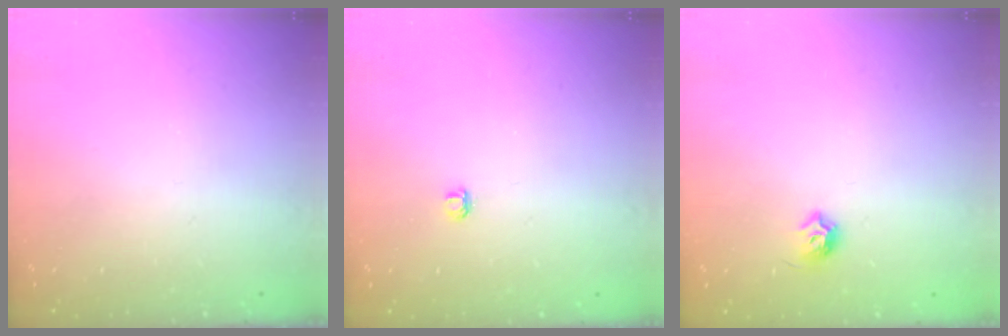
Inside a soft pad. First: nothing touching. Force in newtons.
{"total": 2.8, "press": 2.8, "slide": 0.3}
{"total": 5.9, "press": 5.8, "slide": 0.9}